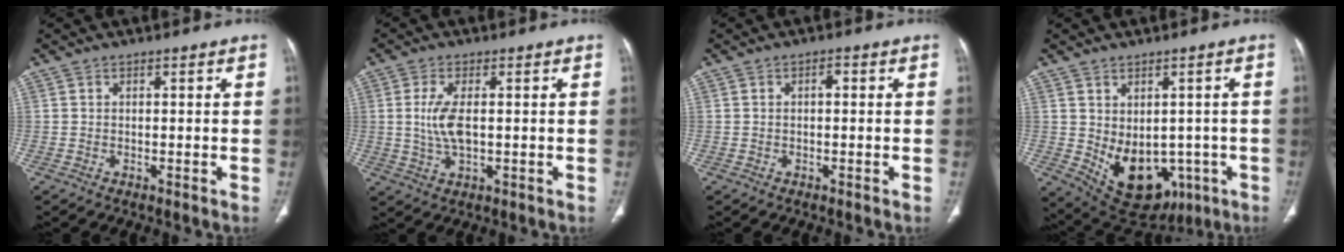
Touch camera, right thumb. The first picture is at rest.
{"total": 6.0, "force": [0.4, 2.6, 5.5], "torque": [-0.125, -0.005, 0.010]}
{"total": 1.3, "force": [0.1, 0.6, 1.1], "torque": [-0.020, 0.005, 0.001]}
{"total": 14.2, "force": [-3.5, 9.9, 9.6], "torque": [-0.113, 0.004, -0.016]}